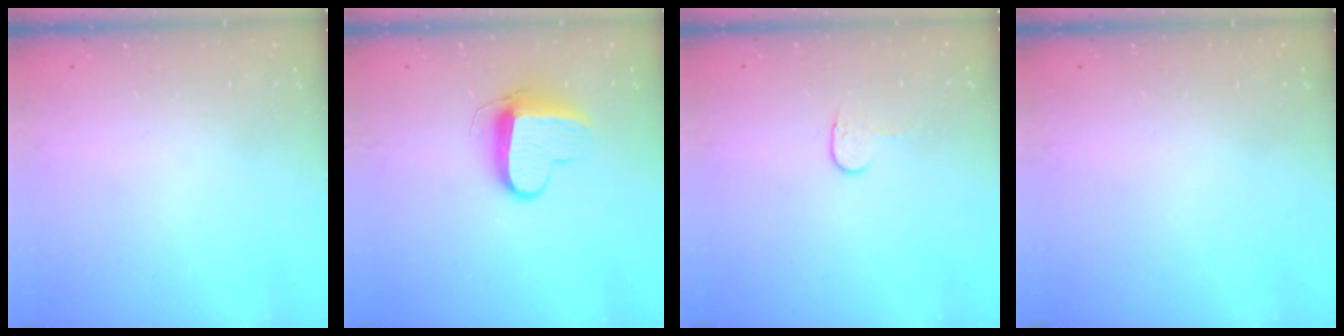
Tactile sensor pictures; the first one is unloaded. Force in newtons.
{"total": 10.1, "press": 10.1, "slide": 0.5}
{"total": 3.8, "press": 3.7, "slide": 0.4}
{"total": 0.0}